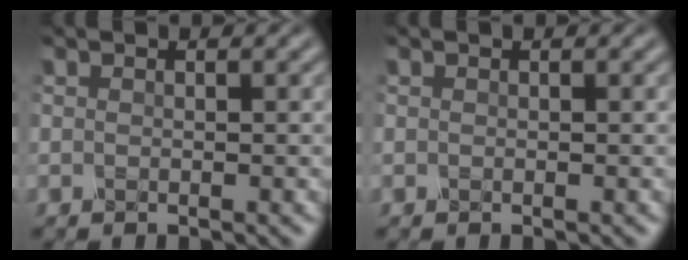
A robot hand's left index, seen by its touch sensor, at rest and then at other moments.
{"total": 0.0}